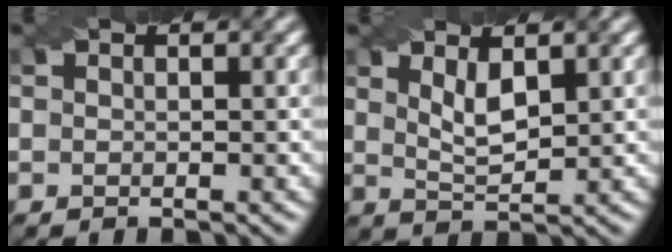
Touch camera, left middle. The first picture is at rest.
{"total": 2.6, "force": [1.2, 0.9, 2.1], "torque": [-0.044, -0.007, 0.027]}